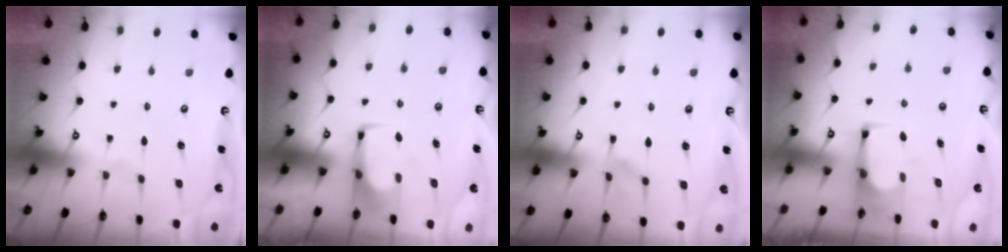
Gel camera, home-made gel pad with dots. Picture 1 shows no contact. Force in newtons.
{"total": 1.6, "press": 1.4, "slide": 0.7}
{"total": 3.7, "press": 3.7, "slide": 0.4}
{"total": 2.2, "press": 2.2, "slide": 0.2}